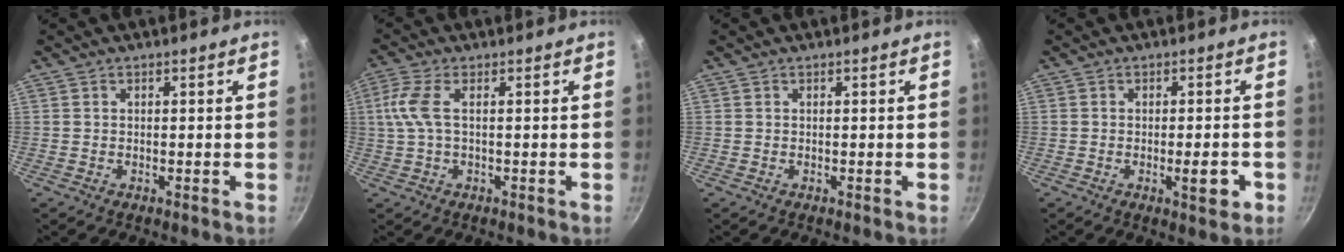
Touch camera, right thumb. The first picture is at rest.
{"total": 5.5, "force": [0.4, 1.9, 5.2], "torque": [-0.128, 0.010, 0.007]}
{"total": 0.0}
{"total": 4.7, "force": [-1.5, 1.6, 4.1], "torque": [-0.043, 0.008, -0.019]}